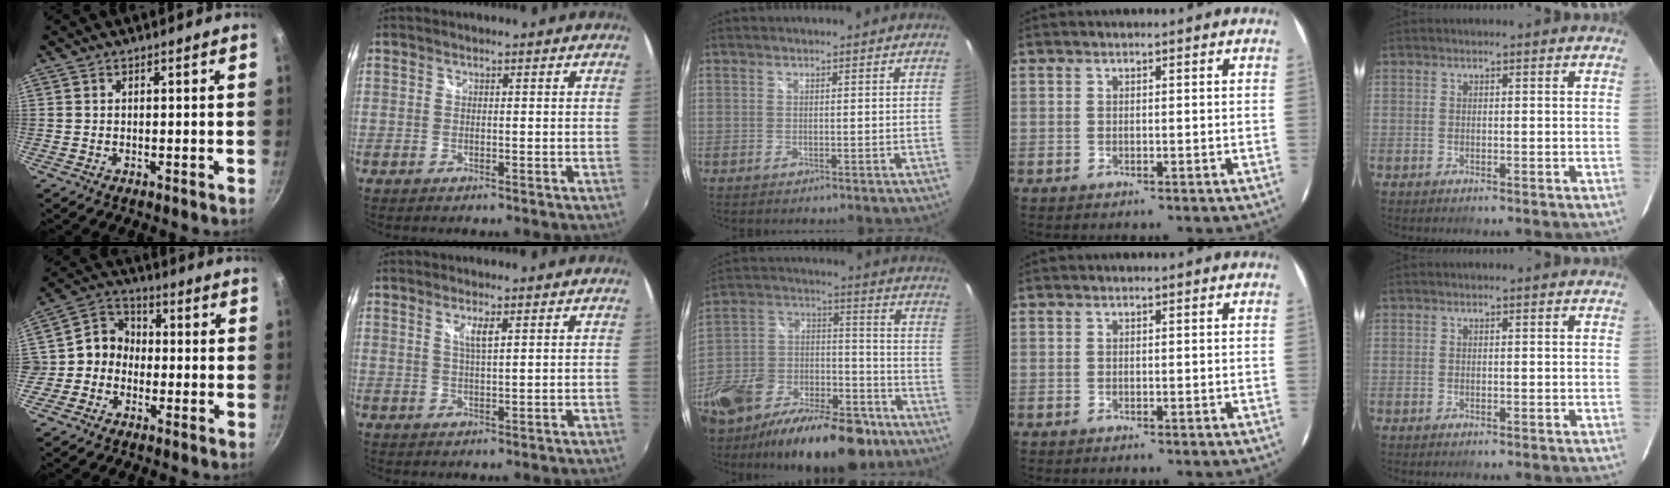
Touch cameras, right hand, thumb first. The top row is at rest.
{"thumb": {"total": 7.3, "force": [-1.6, 6.5, 2.9], "torque": [-0.013, 0.029, -0.049]}, "index": {"total": 2.7, "force": [1.2, 0.3, 2.4], "torque": [-0.044, -0.001, 0.021]}, "middle": {"total": 26.4, "force": [-14.7, 14.5, 16.5], "torque": [-0.337, 0.001, -0.226]}}